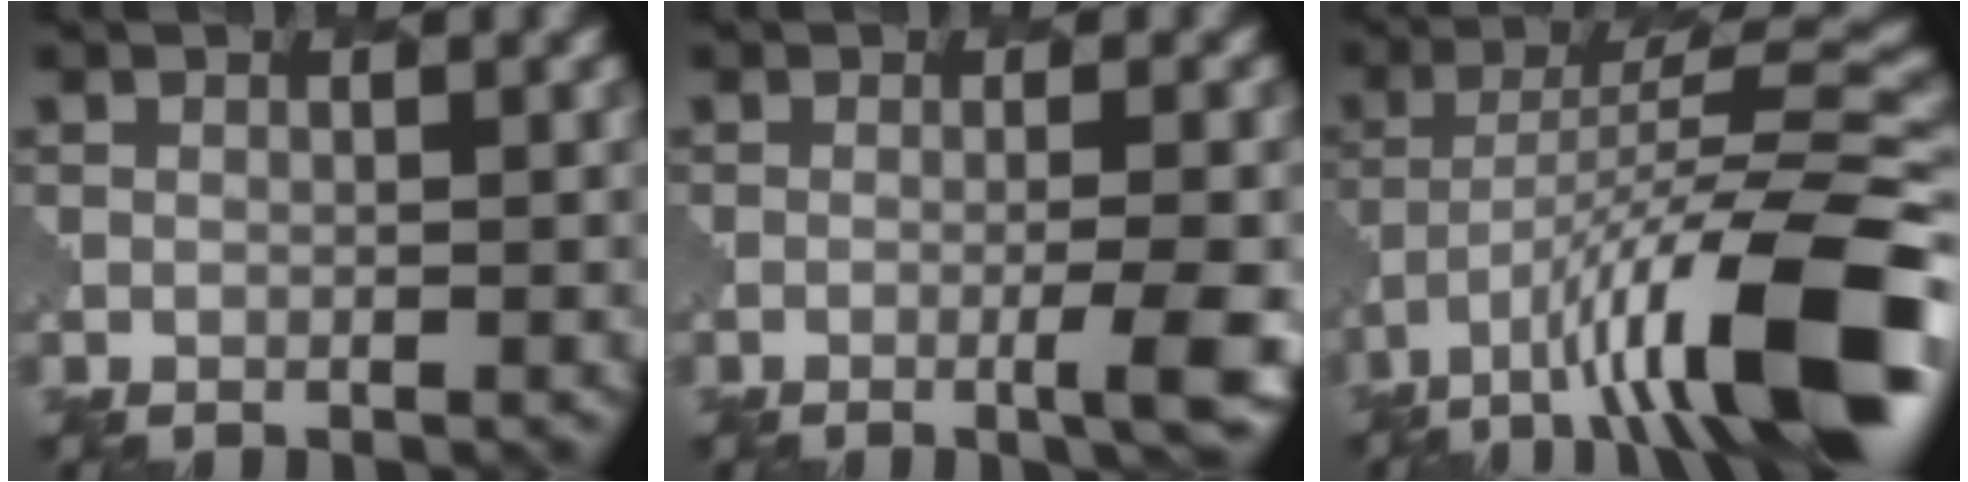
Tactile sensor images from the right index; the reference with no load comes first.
{"total": 3.7, "force": [-1.1, 0.6, 3.5], "torque": [-0.046, 0.001, -0.024]}
{"total": 13.4, "force": [-7.2, 3.1, 10.8], "torque": [-0.167, 0.009, -0.114]}